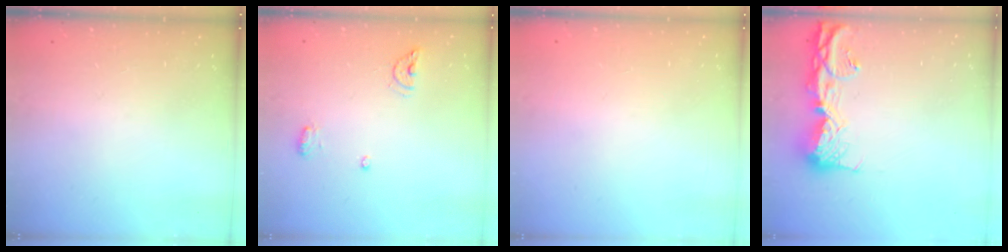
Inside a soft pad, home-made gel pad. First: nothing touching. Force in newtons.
{"total": 6.8, "press": 6.7, "slide": 1.2}
{"total": 0.9, "press": 0.9, "slide": 0.0}
{"total": 14.4, "press": 14.3, "slide": 1.5}